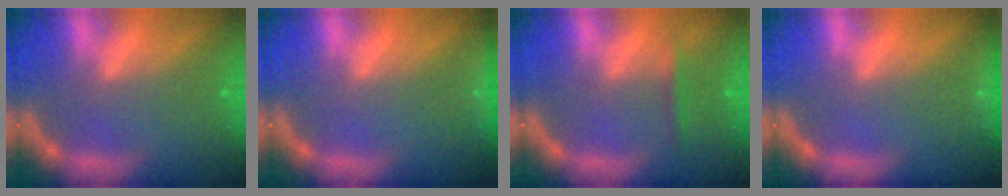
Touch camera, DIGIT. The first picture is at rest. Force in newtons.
{"total": 2.4}
{"total": 1.4}
{"total": 1.4}